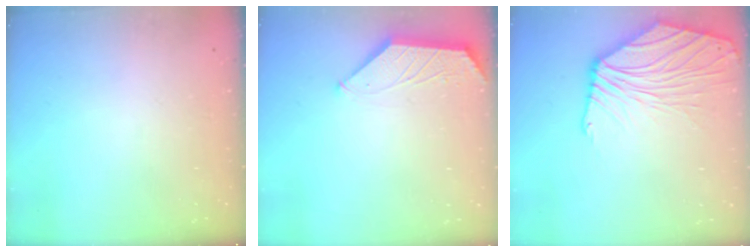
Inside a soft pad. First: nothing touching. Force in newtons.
{"total": 1.6, "press": 1.5, "slide": 0.4}
{"total": 8.5, "press": 8.4, "slide": 1.5}